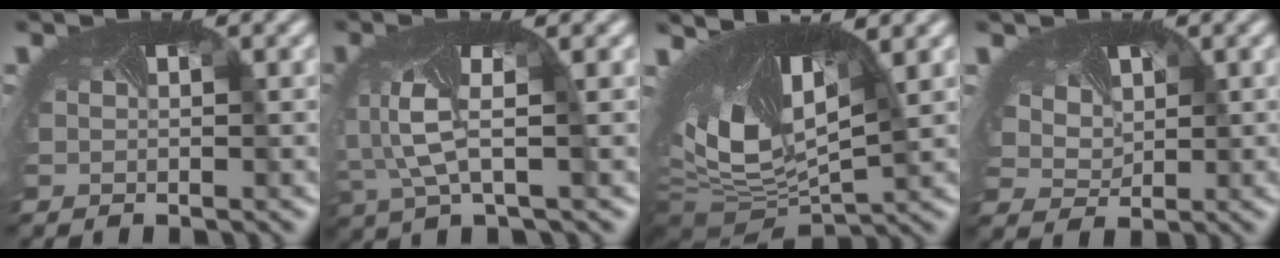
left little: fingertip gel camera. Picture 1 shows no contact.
{"total": 4.0, "force": [-0.4, 1.6, 3.7], "torque": [-0.120, -0.013, -0.004]}
{"total": 14.2, "force": [2.9, 7.1, 11.9], "torque": [-0.230, -0.001, 0.069]}
{"total": 3.1, "force": [2.0, 2.2, 0.9], "torque": [-0.047, -0.002, 0.044]}